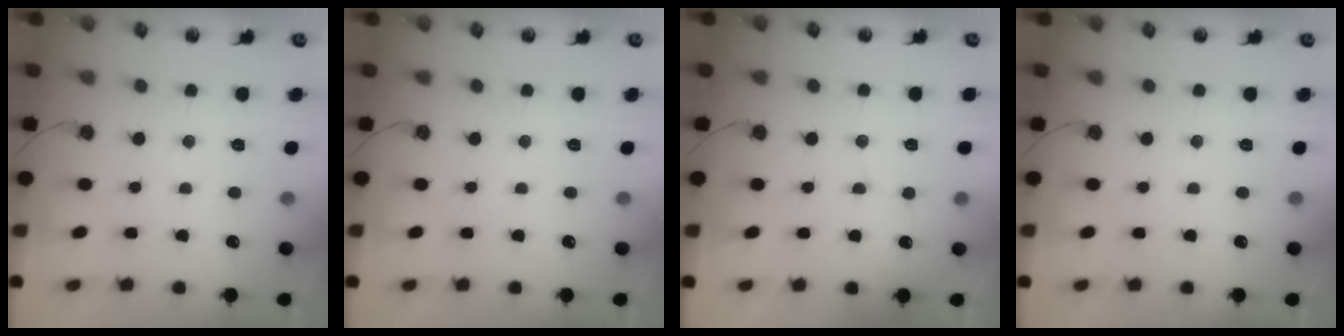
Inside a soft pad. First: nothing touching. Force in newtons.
{"total": 0.0}
{"total": 4.1, "press": 3.9, "slide": 1.1}
{"total": 0.0}